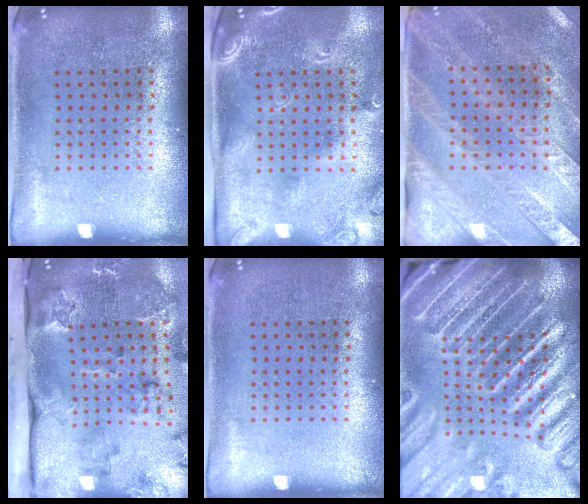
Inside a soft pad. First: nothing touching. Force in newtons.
{"total": 2.4, "press": 1.8, "slide": 1.6}
{"total": 2.6, "press": 2.4, "slide": 1.2}
{"total": 3.4, "press": 2.6, "slide": 2.3}
{"total": 0.0}
{"total": 5.8, "press": 5.0, "slide": 2.9}